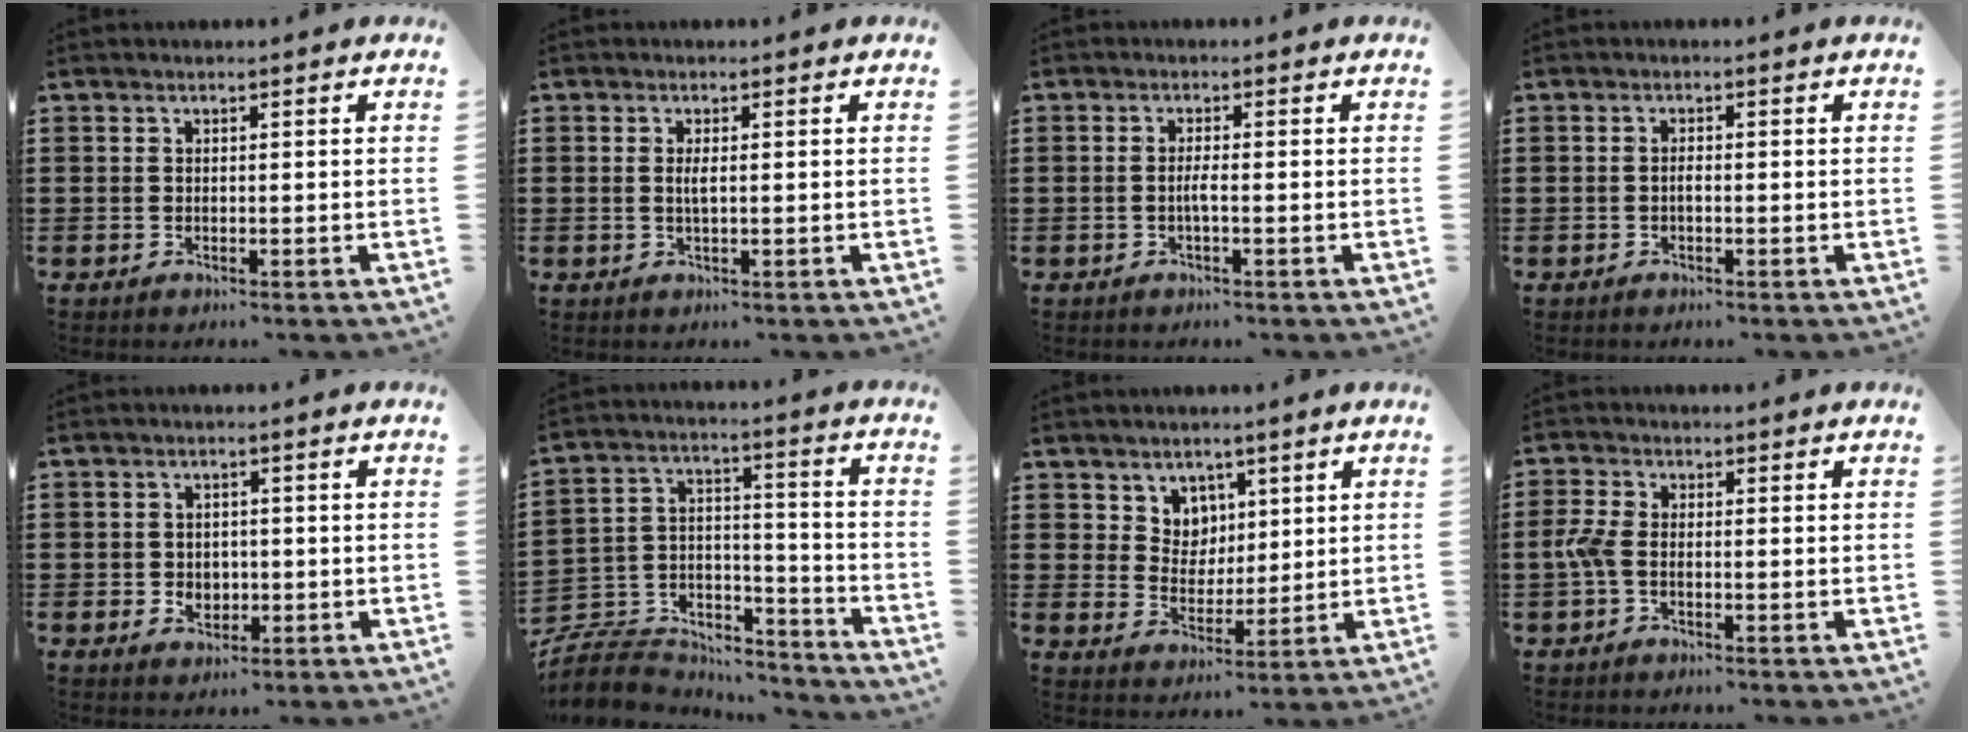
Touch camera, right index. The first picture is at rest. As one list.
[{"total": 1.5, "force": [0.2, 0.2, 1.5], "torque": [-0.029, -0.001, 0.002]}, {"total": 1.7, "force": [-0.6, 0.0, 1.6], "torque": [-0.036, -0.004, -0.013]}, {"total": 0.8, "force": [-0.3, 0.2, 0.8], "torque": [-0.016, -0.004, -0.004]}, {"total": 2.3, "force": [-0.4, 2.1, 0.9], "torque": [-0.025, 0.007, -0.013]}, {"total": 7.7, "force": [-7.0, 2.9, 1.3], "torque": [-0.041, 0.004, -0.140]}, {"total": 5.2, "force": [3.1, 4.2, 0.3], "torque": [-0.033, 0.004, 0.059]}, {"total": 3.4, "force": [-1.0, 1.5, 2.9], "torque": [-0.081, -0.005, -0.027]}]